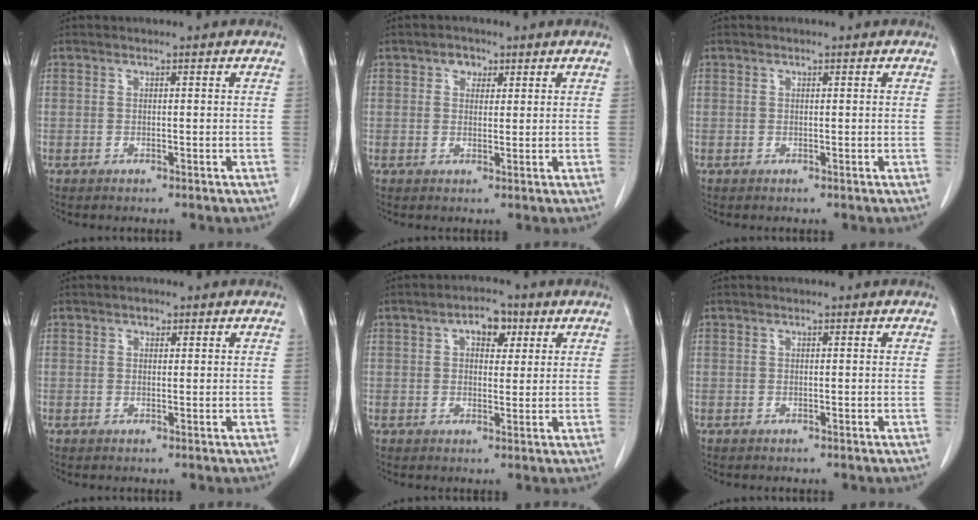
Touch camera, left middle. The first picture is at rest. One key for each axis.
{"total": 2.2, "fx": 1.2, "fy": 1.6, "fz": 1.0, "tx": -0.014, "ty": 0.006, "tz": 0.017}
{"total": 0.0}
{"total": 0.9, "fx": 0.5, "fy": 0.7, "fz": 0.4, "tx": -0.006, "ty": -0.001, "tz": 0.007}
{"total": 4.6, "fx": 2.0, "fy": 2.6, "fz": 3.2, "tx": -0.047, "ty": 0.016, "tz": 0.028}
{"total": 0.0}